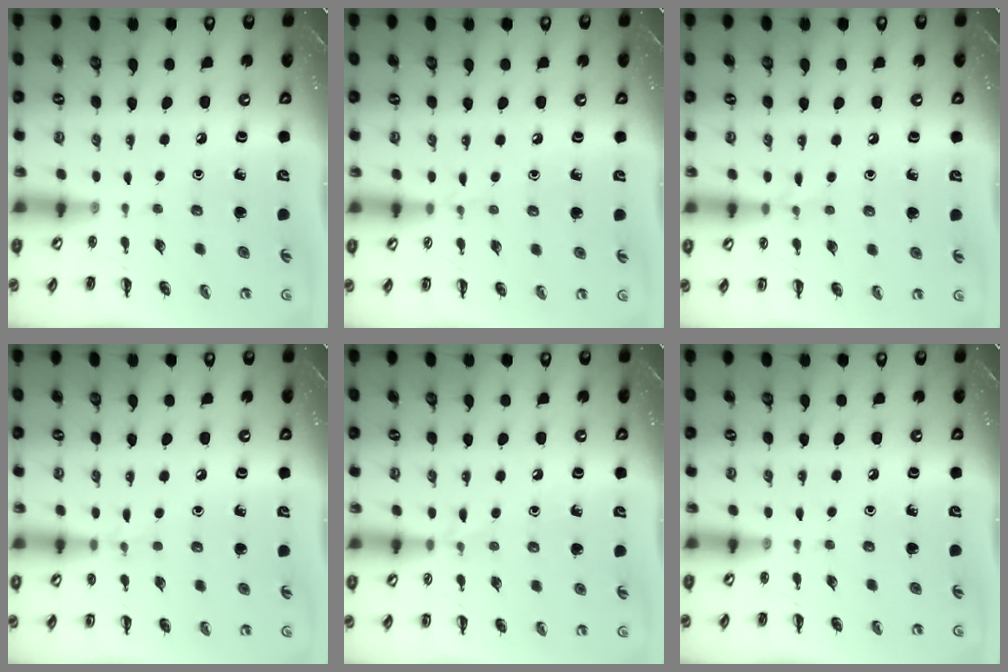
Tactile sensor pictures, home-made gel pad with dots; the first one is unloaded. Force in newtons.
{"total": 3.8, "press": 3.5, "slide": 1.5}
{"total": 5.5, "press": 5.2, "slide": 1.8}
{"total": 5.3, "press": 5.0, "slide": 1.8}
{"total": 4.9, "press": 4.6, "slide": 1.7}
{"total": 0.0}